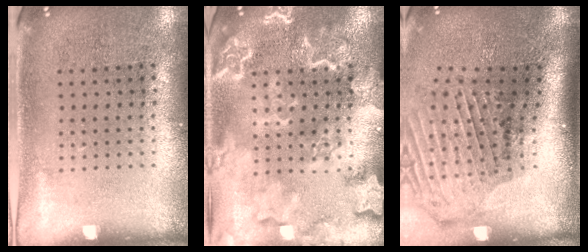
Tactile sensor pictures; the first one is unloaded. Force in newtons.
{"total": 4.3, "press": 4.3, "slide": 0.6}
{"total": 2.4, "press": 1.9, "slide": 1.4}